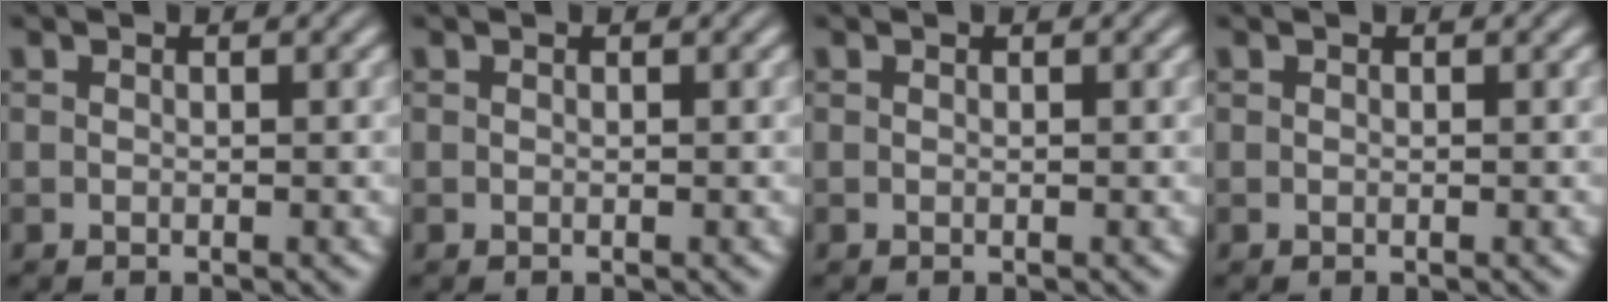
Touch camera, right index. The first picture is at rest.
{"total": 0.0}
{"total": 0.0}
{"total": 0.0}